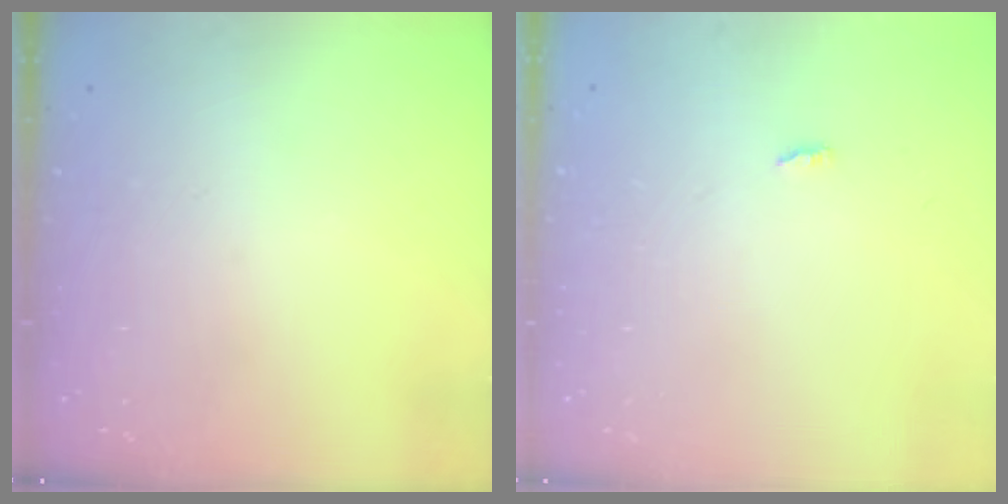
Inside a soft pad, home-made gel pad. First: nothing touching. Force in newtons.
{"total": 1.8, "press": 1.8, "slide": 0.2}